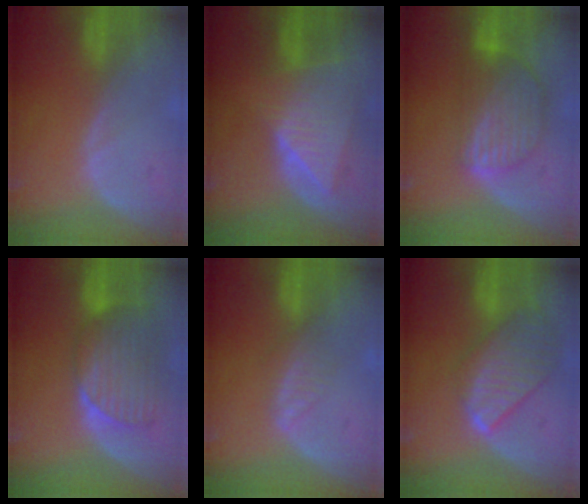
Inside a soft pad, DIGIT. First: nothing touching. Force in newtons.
{"total": 9.1, "press": 8.0, "slide": 4.3}
{"total": 8.9, "press": 7.7, "slide": 4.4}
{"total": 9.0, "press": 8.4, "slide": 3.3}
{"total": 2.7, "press": 2.7, "slide": 0.2}
{"total": 9.7, "press": 8.3, "slide": 5.0}